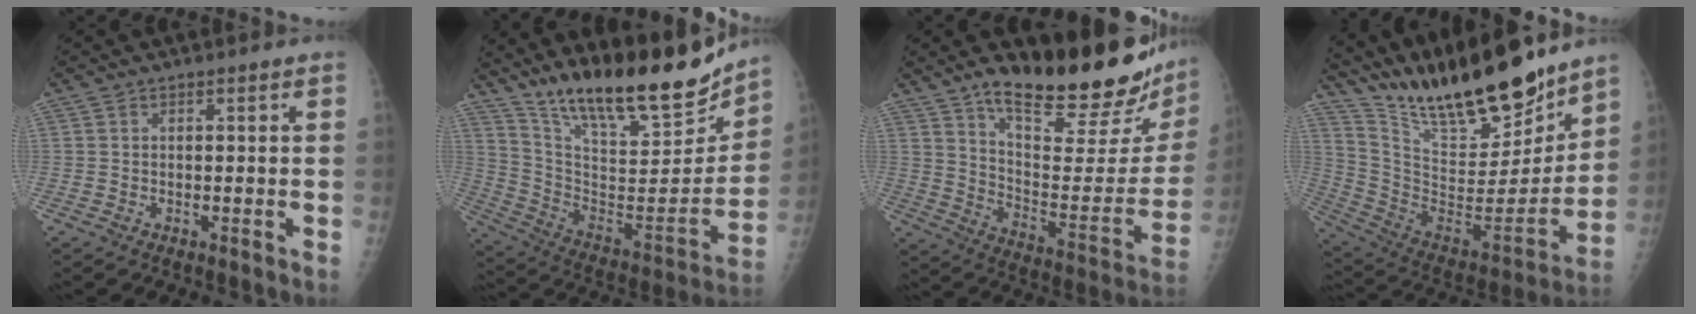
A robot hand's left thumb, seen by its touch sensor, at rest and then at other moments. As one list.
[{"total": 25.3, "force": [20.0, 6.7, 14.0], "torque": [-0.192, -0.096, 0.330]}, {"total": 25.9, "force": [20.0, 6.0, 15.3], "torque": [-0.187, -0.131, 0.294]}, {"total": 27.5, "force": [22.6, 6.9, 14.1], "torque": [-0.205, -0.109, 0.379]}]